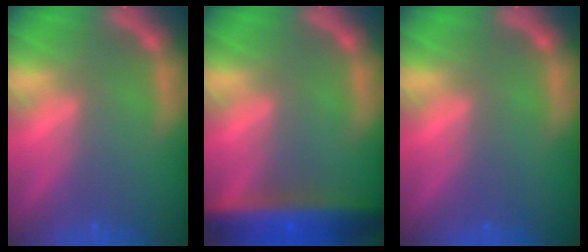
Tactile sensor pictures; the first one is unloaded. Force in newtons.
{"total": 8.0}
{"total": 0.0}